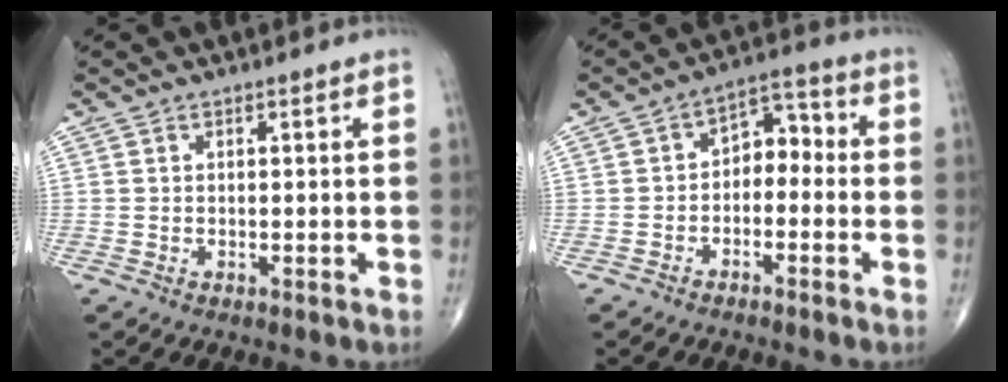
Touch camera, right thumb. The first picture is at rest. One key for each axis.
{"total": 6.4, "fx": -1.4, "fy": 4.4, "fz": 4.4, "tx": -0.040, "ty": 0.043, "tz": -0.039}